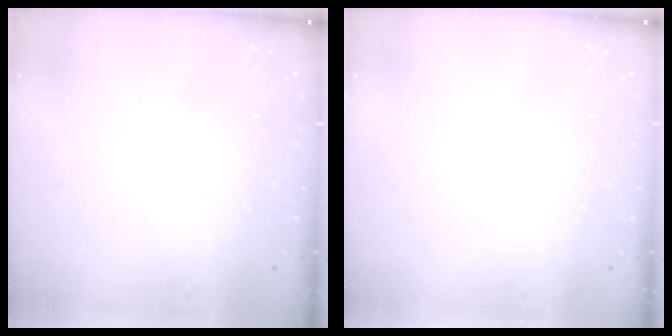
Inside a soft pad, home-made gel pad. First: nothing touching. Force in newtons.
{"total": 0.0}